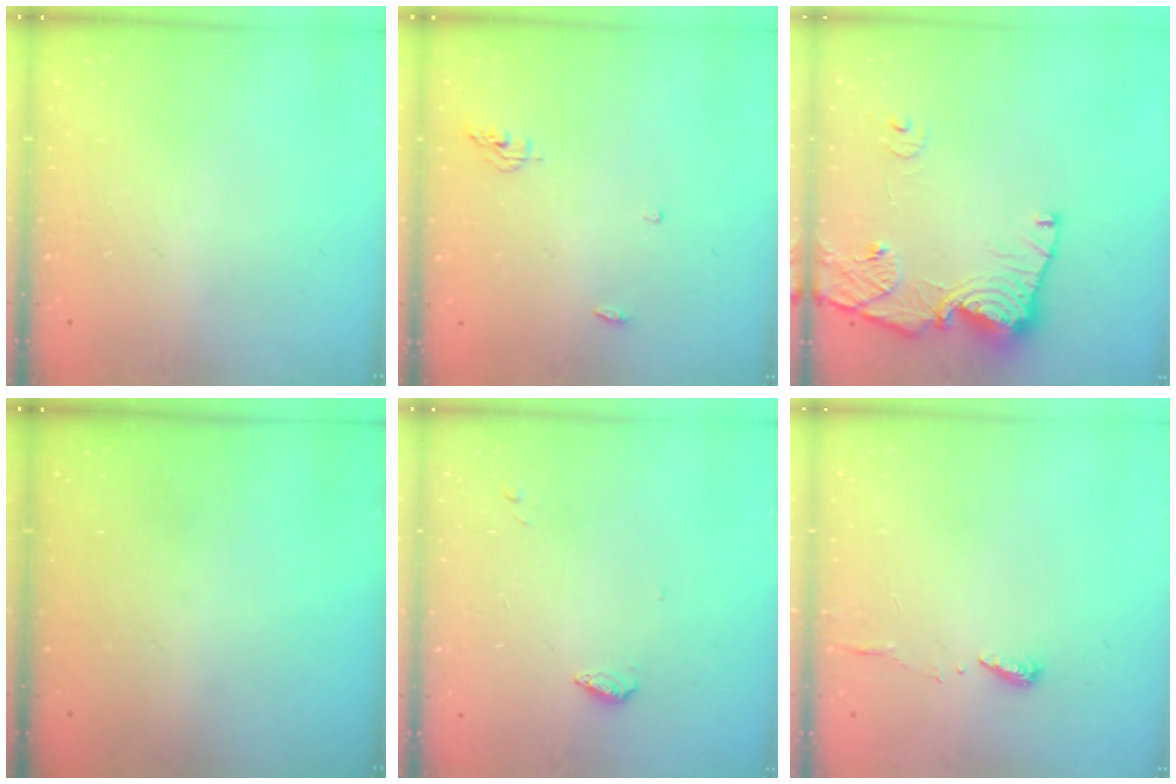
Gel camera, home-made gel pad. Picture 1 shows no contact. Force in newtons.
{"total": 7.8, "press": 4.6, "slide": 6.3}
{"total": 14.7, "press": 14.6, "slide": 1.8}
{"total": 0.0}
{"total": 3.9, "press": 3.9, "slide": 0.5}
{"total": 6.3, "press": 6.3, "slide": 0.5}